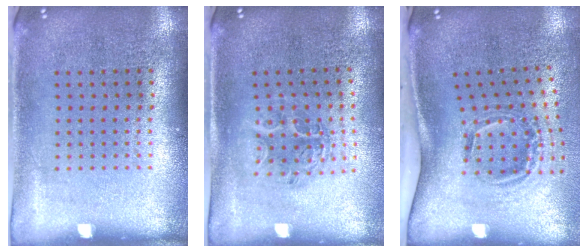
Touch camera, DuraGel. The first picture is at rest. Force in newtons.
{"total": 1.1, "press": 1.1, "slide": 0.2}
{"total": 2.1, "press": 1.2, "slide": 1.6}